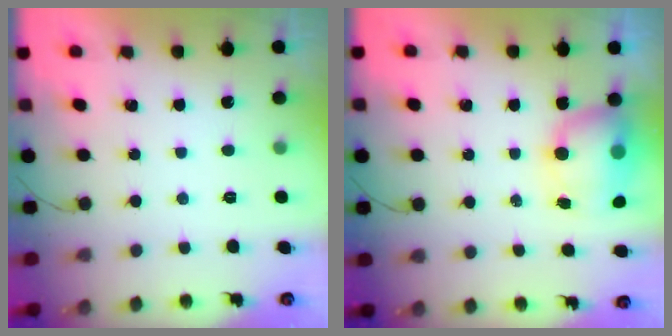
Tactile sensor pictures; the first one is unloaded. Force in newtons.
{"total": 10.7, "press": 8.7, "slide": 6.3}